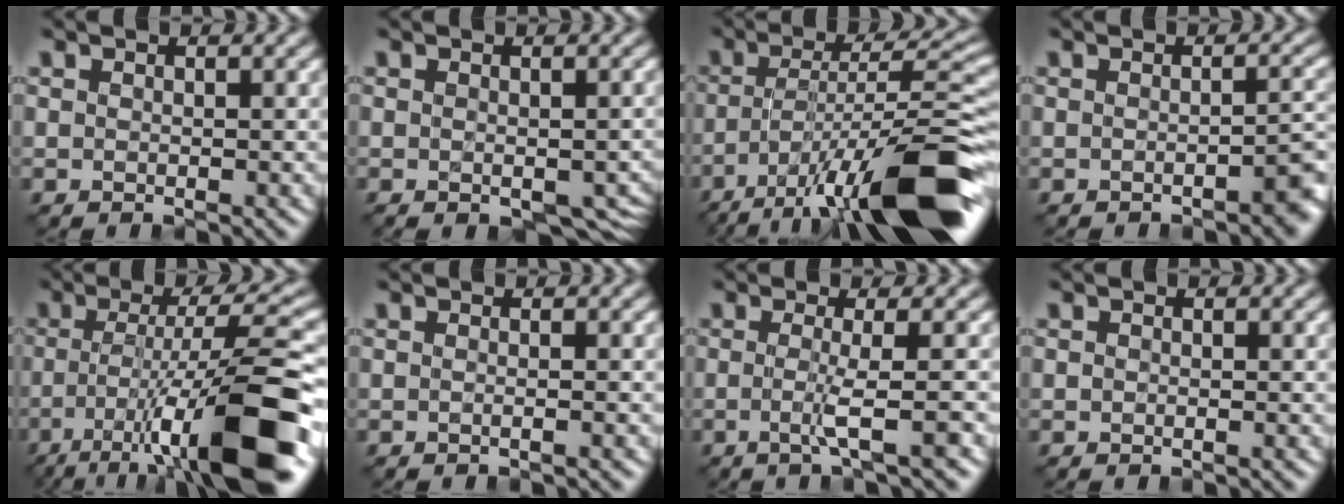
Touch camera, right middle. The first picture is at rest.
{"total": 3.9, "force": [-0.7, 2.5, 3.0], "torque": [-0.046, -0.016, -0.008]}
{"total": 12.9, "force": [-7.2, 1.2, 10.7], "torque": [-0.164, 0.010, -0.128]}
{"total": 3.2, "force": [-1.6, 1.2, 2.5], "torque": [-0.023, 0.001, -0.032]}
{"total": 11.7, "force": [-3.8, 1.3, 11.0], "torque": [-0.158, 0.011, -0.073]}
{"total": 0.5, "force": [-0.3, -0.5, 0.0], "torque": [0.003, 0.002, -0.011]}
{"total": 2.3, "force": [-0.8, -1.1, 1.8], "torque": [-0.038, 0.002, -0.024]}
{"total": 0.0}